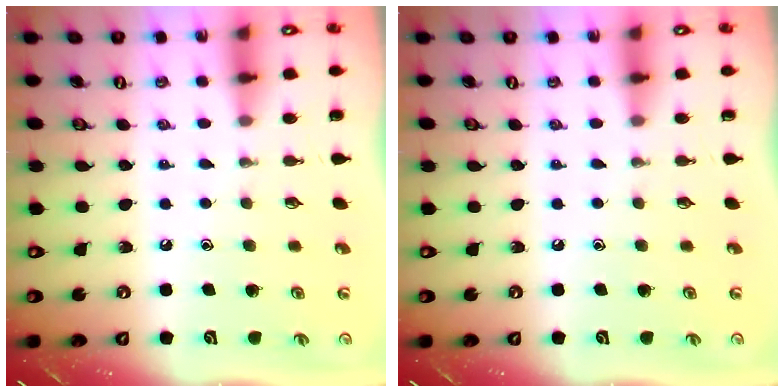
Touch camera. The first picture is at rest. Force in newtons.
{"total": 0.0}